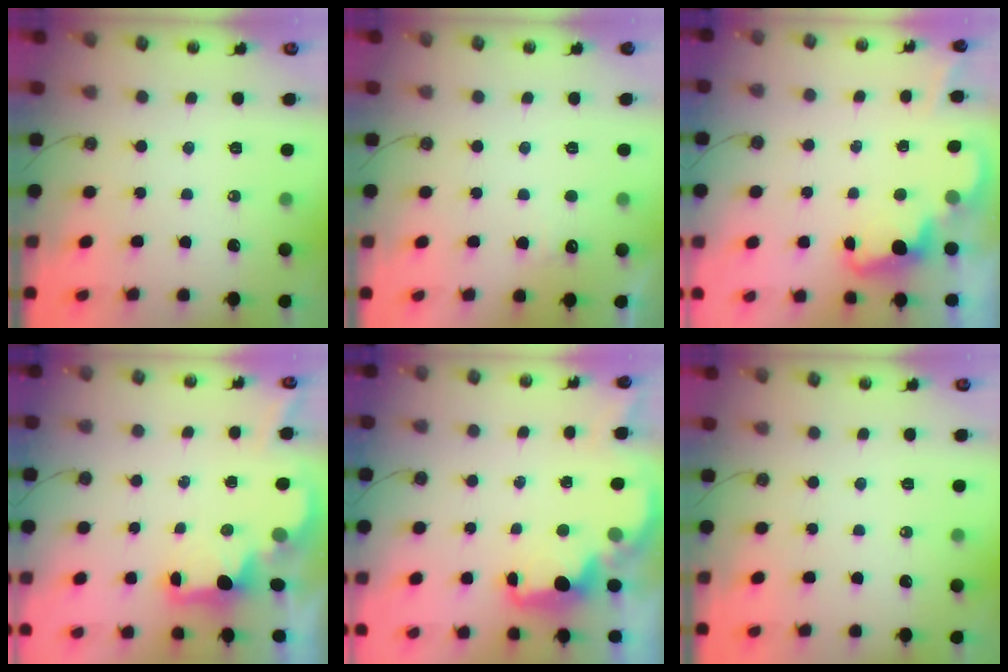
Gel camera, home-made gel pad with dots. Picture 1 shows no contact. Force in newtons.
{"total": 4.5, "press": 4.4, "slide": 1.2}
{"total": 2.5, "press": 2.4, "slide": 0.6}
{"total": 2.1, "press": 1.9, "slide": 0.8}
{"total": 2.3, "press": 2.2, "slide": 0.9}
{"total": 0.0}